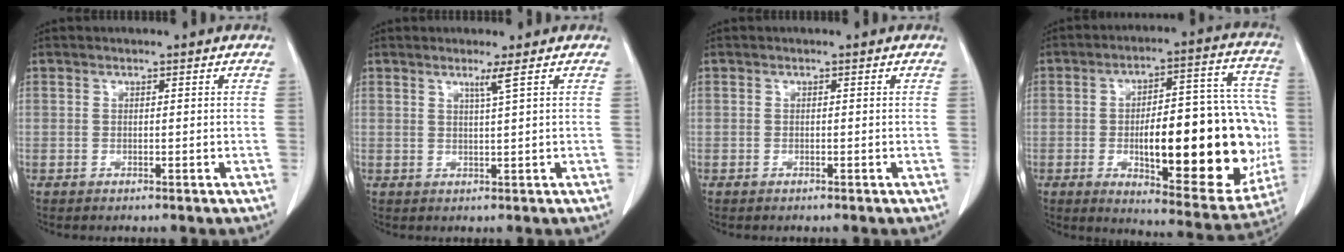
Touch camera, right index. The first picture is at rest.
{"total": 1.8, "force": [1.1, -0.7, 1.2], "torque": [-0.030, -0.009, 0.024]}
{"total": 0.0}
{"total": 26.3, "force": [-3.6, 7.8, 24.8], "torque": [-0.284, 0.021, -0.030]}